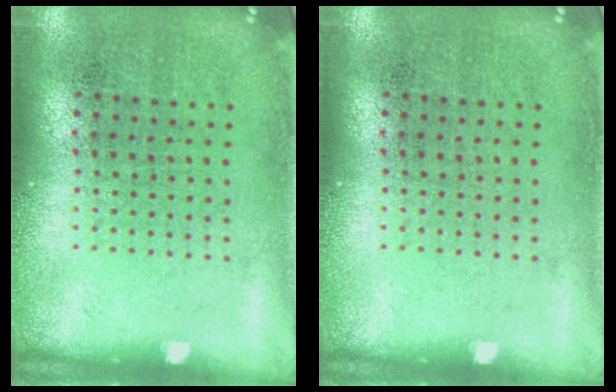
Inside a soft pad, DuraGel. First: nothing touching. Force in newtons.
{"total": 0.0}